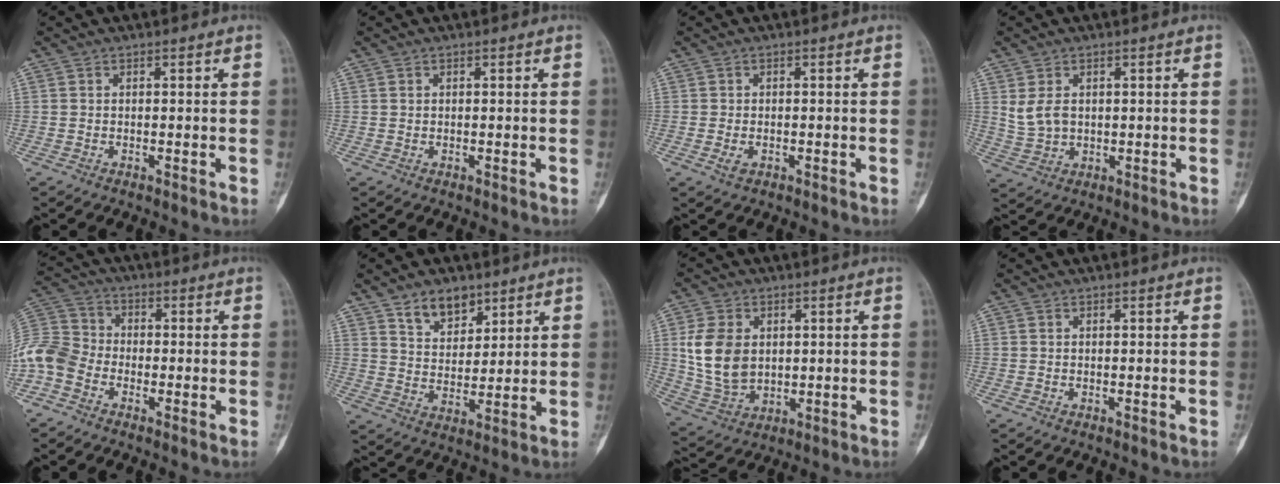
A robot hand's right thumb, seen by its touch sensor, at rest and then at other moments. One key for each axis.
{"total": 0.5, "fx": 0.2, "fy": 0.3, "fz": 0.3, "tx": -0.010, "ty": 0.002, "tz": 0.005}
{"total": 1.8, "fx": -0.6, "fy": 1.1, "fz": 1.2, "tx": -0.022, "ty": 0.001, "tz": -0.010}
{"total": 4.7, "fx": 1.1, "fy": 3.3, "fz": 3.2, "tx": -0.058, "ty": -0.004, "tz": 0.032}
{"total": 9.2, "fx": -3.9, "fy": 6.8, "fz": 4.9, "tx": -0.096, "ty": 0.030, "tz": -0.097}
{"total": 7.7, "fx": 5.2, "fy": 4.5, "fz": 3.4, "tx": -0.025, "ty": -0.037, "tz": 0.096}
{"total": 11.3, "fx": 1.8, "fy": 8.1, "fz": 7.7, "tx": -0.136, "ty": -0.010, "tz": 0.046}
{"total": 0.0}